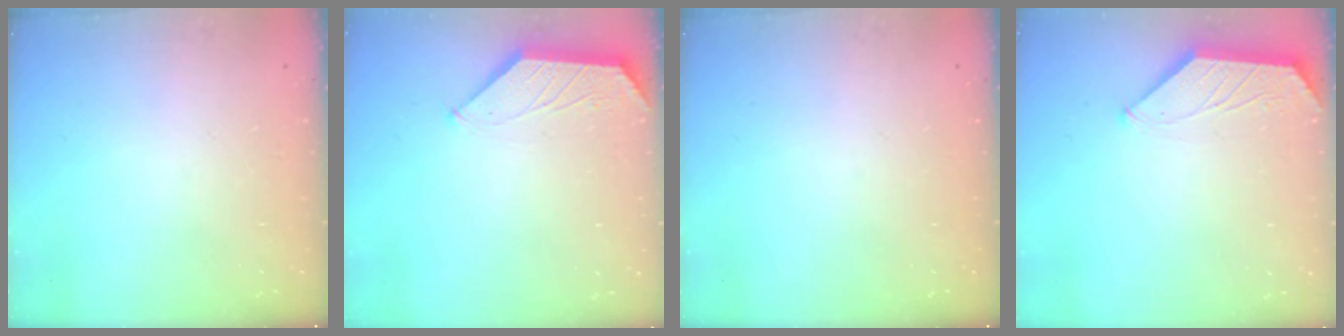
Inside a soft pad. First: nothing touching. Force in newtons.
{"total": 0.8, "press": 0.7, "slide": 0.1}
{"total": 0.0}
{"total": 1.3, "press": 1.3, "slide": 0.3}